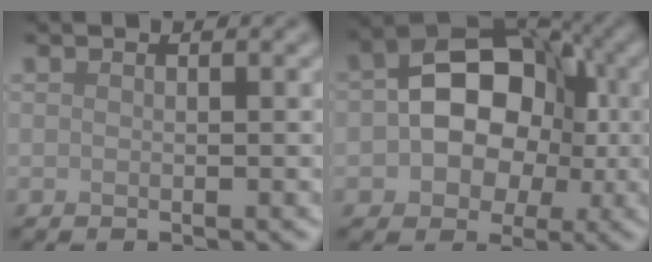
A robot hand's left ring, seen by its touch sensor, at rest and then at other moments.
{"total": 8.1, "force": [-0.7, 6.0, 5.5], "torque": [-0.081, 0.013, -0.021]}